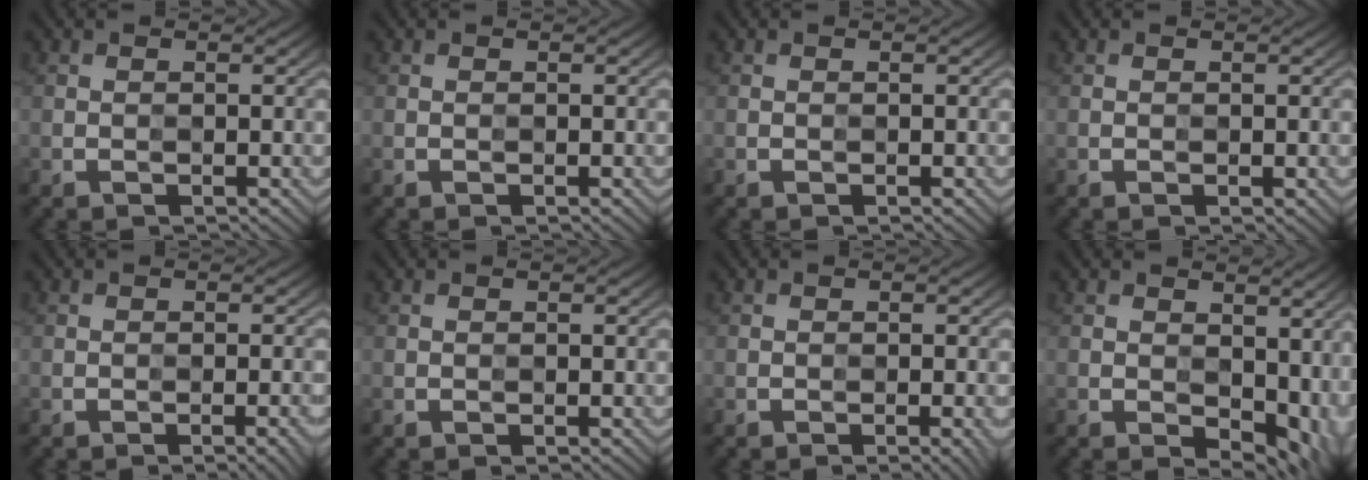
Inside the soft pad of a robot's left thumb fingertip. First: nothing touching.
{"total": 0.0}
{"total": 0.0}
{"total": 0.0}
{"total": 2.7, "force": [-1.9, 0.3, 1.9], "torque": [-0.017, -0.004, -0.020]}
{"total": 0.0}
{"total": 2.2, "force": [-1.4, 0.4, 1.7], "torque": [-0.012, -0.001, -0.016]}
{"total": 8.8, "force": [-0.6, 5.6, 6.7], "torque": [-0.088, -0.024, 0.013]}